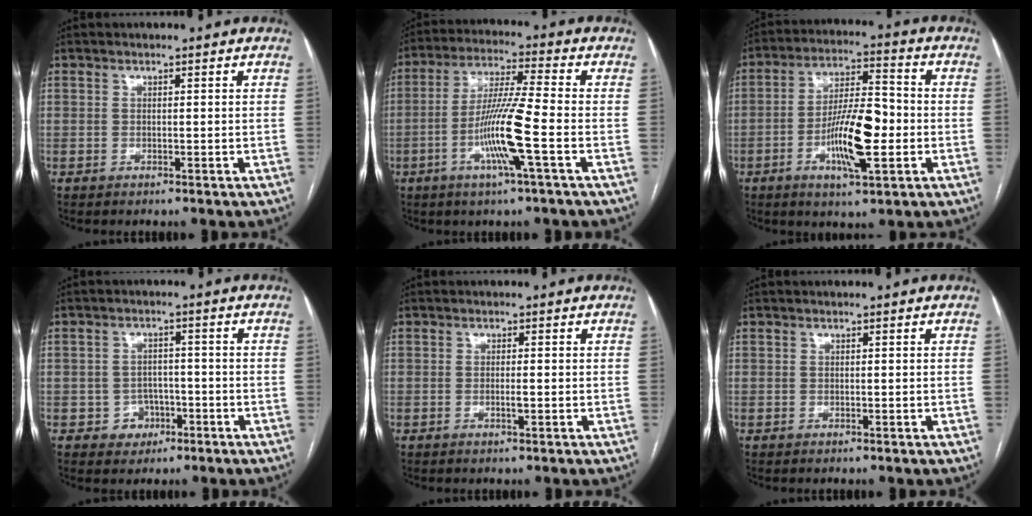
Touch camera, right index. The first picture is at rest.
{"total": 11.1, "force": [-3.5, -0.7, 10.5], "torque": [-0.205, -0.007, -0.072]}
{"total": 12.1, "force": [-3.1, 2.8, 11.4], "torque": [-0.211, 0.005, -0.050]}
{"total": 3.9, "force": [-1.6, 3.5, 0.7], "torque": [0.000, 0.012, -0.018]}
{"total": 0.7, "force": [-0.3, 0.0, 0.7], "torque": [-0.013, 0.001, -0.004]}
{"total": 0.0}